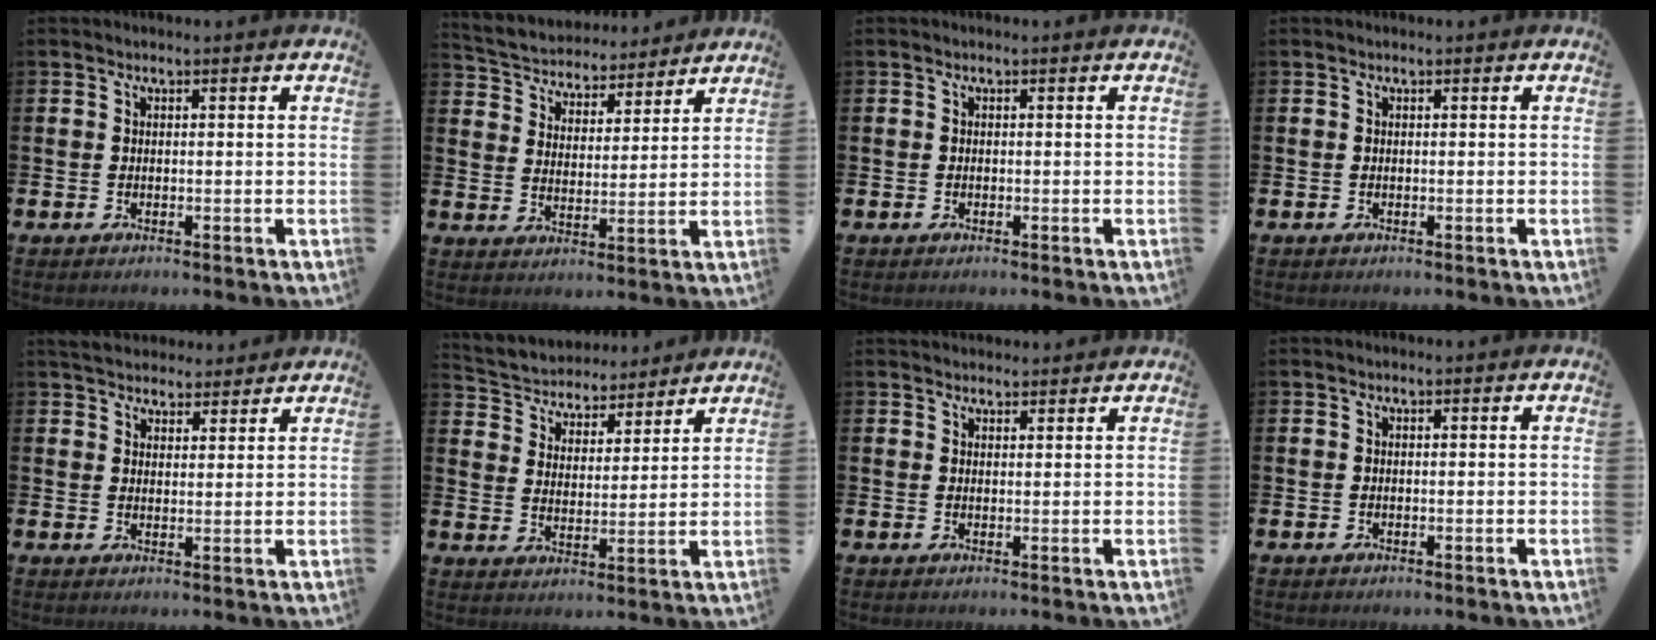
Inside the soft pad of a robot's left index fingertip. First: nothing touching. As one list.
[{"total": 4.5, "force": [4.2, 1.5, -0.3], "torque": [-0.027, -0.036, 0.071]}, {"total": 0.0}, {"total": 0.0}, {"total": 4.6, "force": [4.4, 1.3, 0.2], "torque": [-0.018, -0.019, 0.082]}, {"total": 4.5, "force": [4.2, 1.7, -0.5], "torque": [-0.026, -0.038, 0.069]}, {"total": 1.7, "force": [1.7, 0.4, -0.2], "torque": [0.009, -0.006, 0.029]}, {"total": 0.0}]